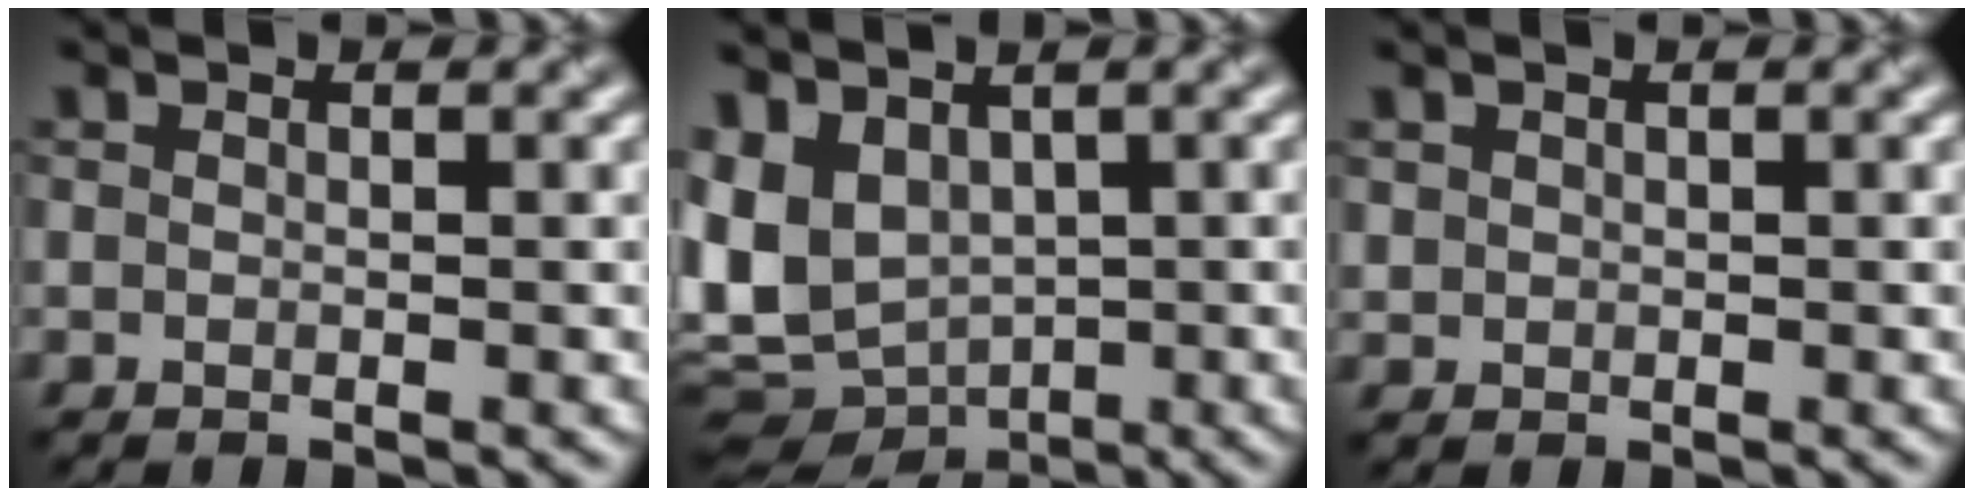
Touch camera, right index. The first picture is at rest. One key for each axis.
{"total": 8.8, "fx": 0.0, "fy": 6.3, "fz": 6.1, "tx": -0.129, "ty": -0.017, "tz": 0.015}
{"total": 0.7, "fx": 0.3, "fy": 0.7, "fz": 0.1, "tx": 0.000, "ty": -0.003, "tz": 0.009}